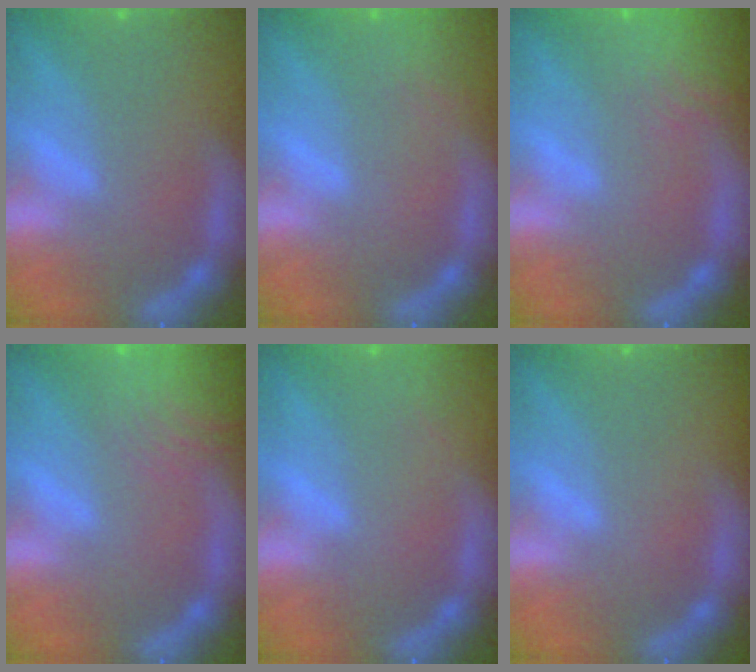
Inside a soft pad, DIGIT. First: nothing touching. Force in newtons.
{"total": 1.9}
{"total": 6.6}
{"total": 10.1}
{"total": 0.9}
{"total": 0.0}